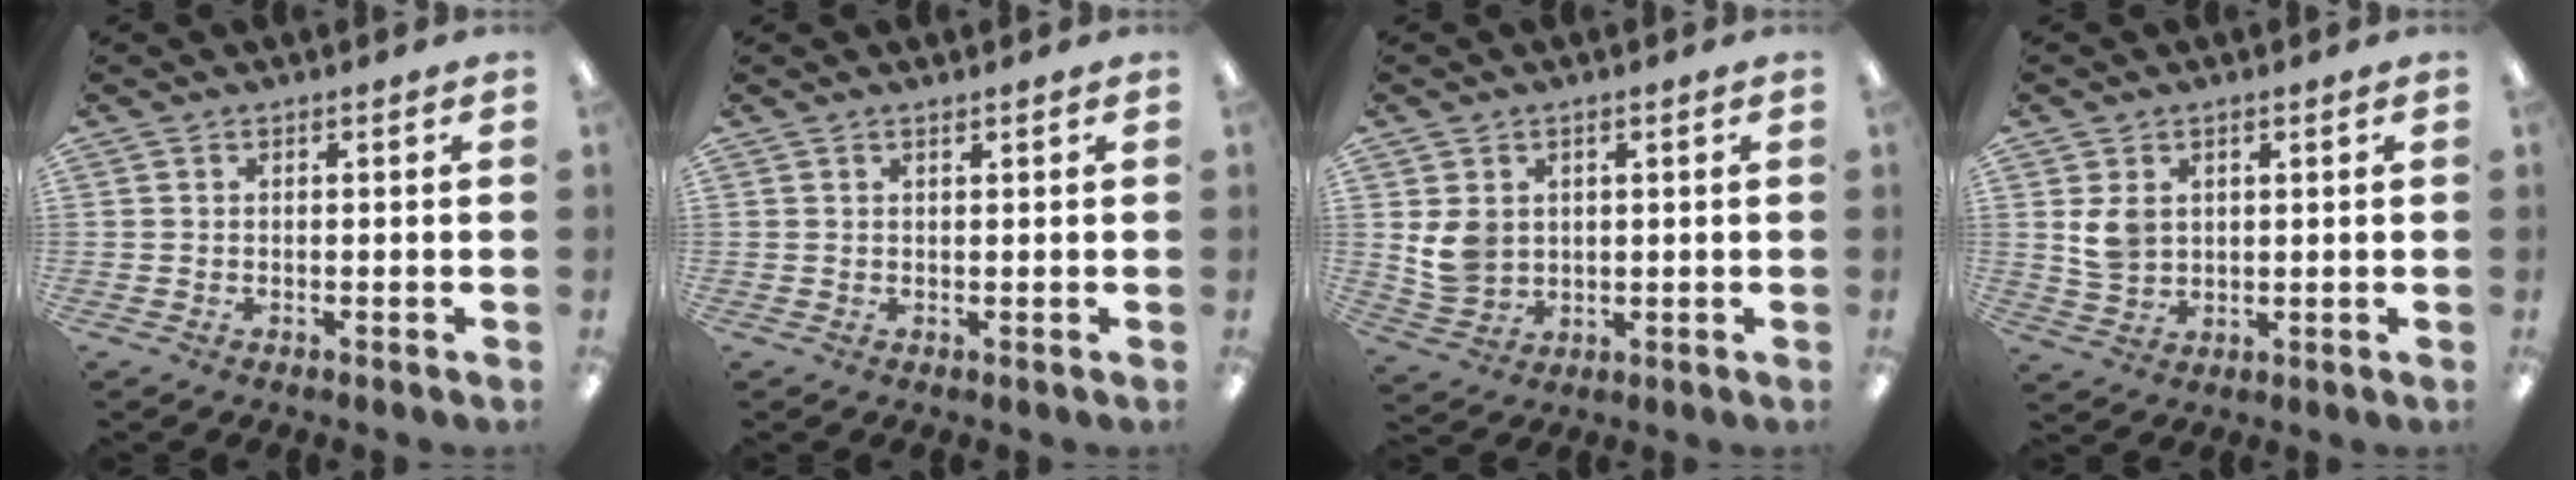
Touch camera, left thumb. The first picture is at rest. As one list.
[{"total": 0.7, "force": [0.7, 0.1, 0.2], "torque": [-0.006, 0.000, 0.012]}, {"total": 5.9, "force": [1.5, 5.0, 2.7], "torque": [-0.047, 0.001, 0.032]}, {"total": 5.4, "force": [1.9, 4.1, 3.1], "torque": [-0.063, 0.002, 0.035]}]